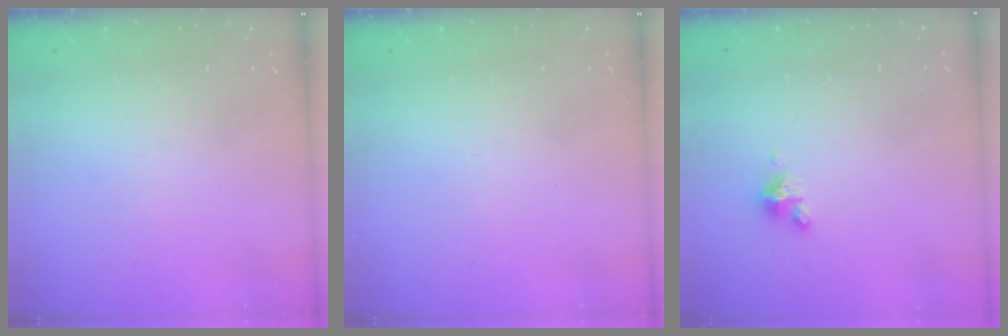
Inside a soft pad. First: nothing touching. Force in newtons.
{"total": 0.0}
{"total": 3.1, "press": 3.1, "slide": 0.4}